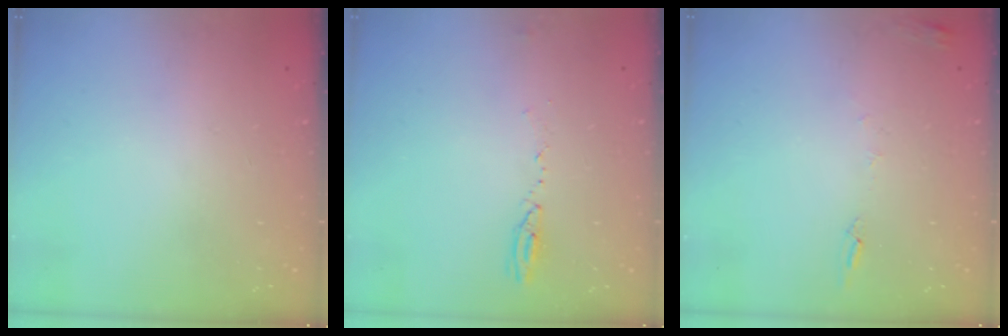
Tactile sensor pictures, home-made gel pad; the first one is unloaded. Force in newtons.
{"total": 3.7, "press": 3.6, "slide": 1.1}
{"total": 6.0, "press": 6.0, "slide": 0.6}